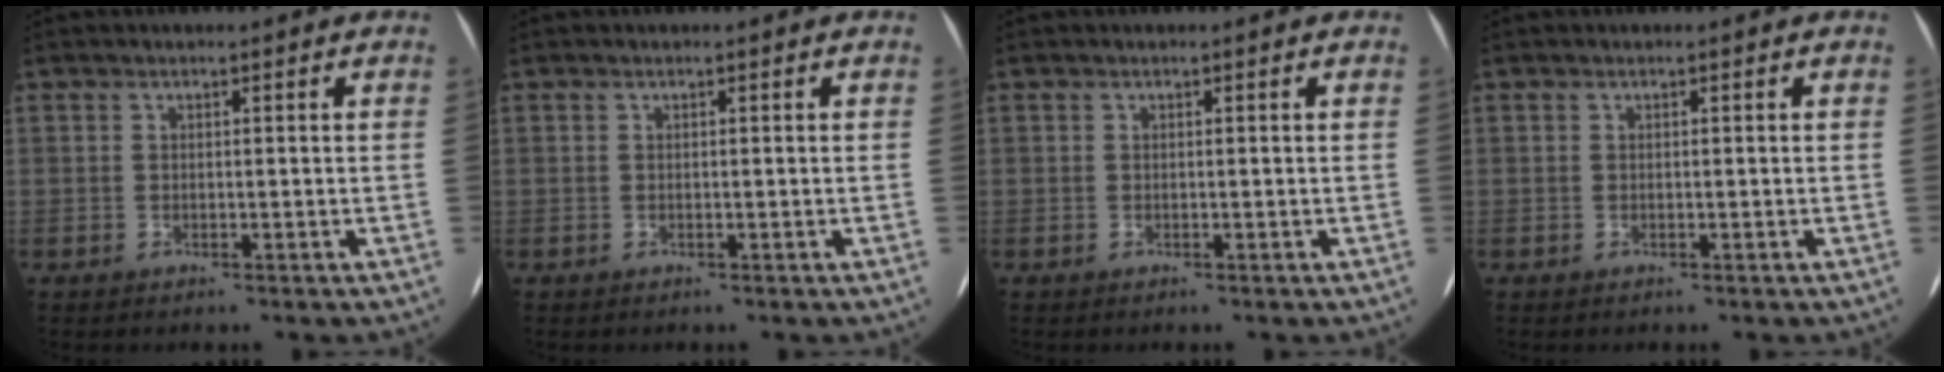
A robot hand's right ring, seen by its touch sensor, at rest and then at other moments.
{"total": 0.0}
{"total": 0.0}
{"total": 0.0}